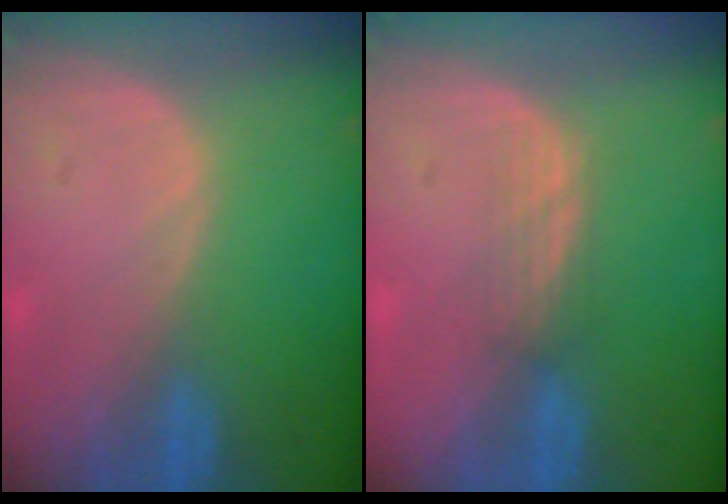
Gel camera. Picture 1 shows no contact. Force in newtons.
{"total": 2.1, "press": 2.1, "slide": 0.2}